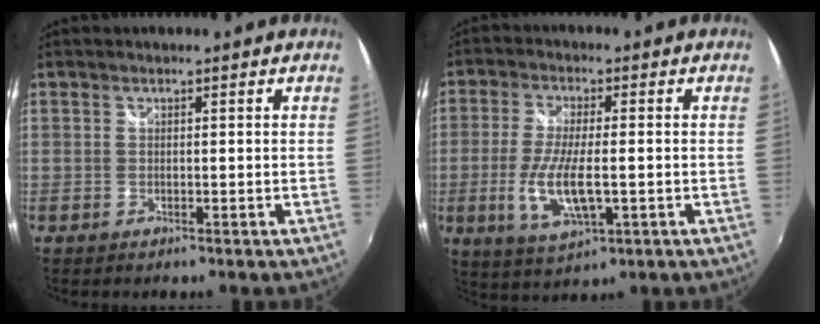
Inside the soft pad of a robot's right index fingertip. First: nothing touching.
{"total": 10.3, "force": [-2.3, 3.2, 9.6], "torque": [-0.194, -0.016, -0.040]}